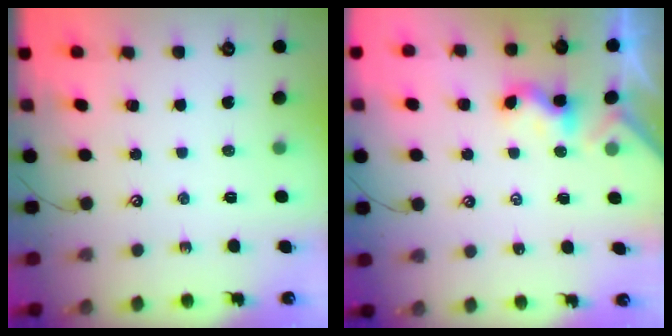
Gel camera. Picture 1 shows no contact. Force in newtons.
{"total": 2.3, "press": 2.3, "slide": 0.0}